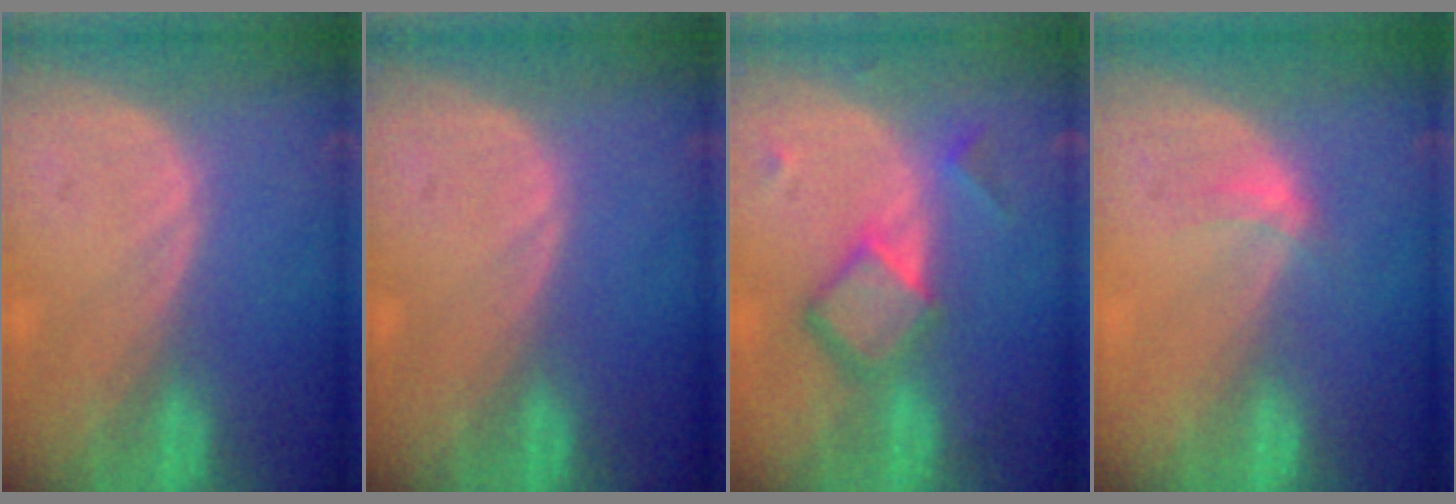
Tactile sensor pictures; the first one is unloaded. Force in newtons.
{"total": 0.0}
{"total": 6.7, "press": 5.8, "slide": 3.5}
{"total": 1.9, "press": 1.5, "slide": 1.1}